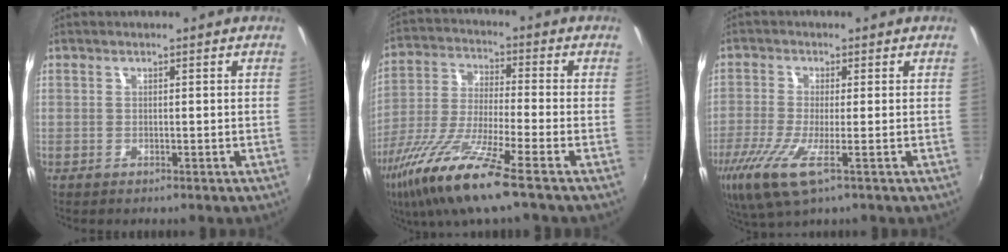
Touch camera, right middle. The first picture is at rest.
{"total": 15.5, "force": [-9.6, 1.0, 12.1], "torque": [-0.257, -0.038, -0.187]}
{"total": 9.0, "force": [-4.2, 1.5, 7.8], "torque": [-0.178, -0.035, -0.080]}